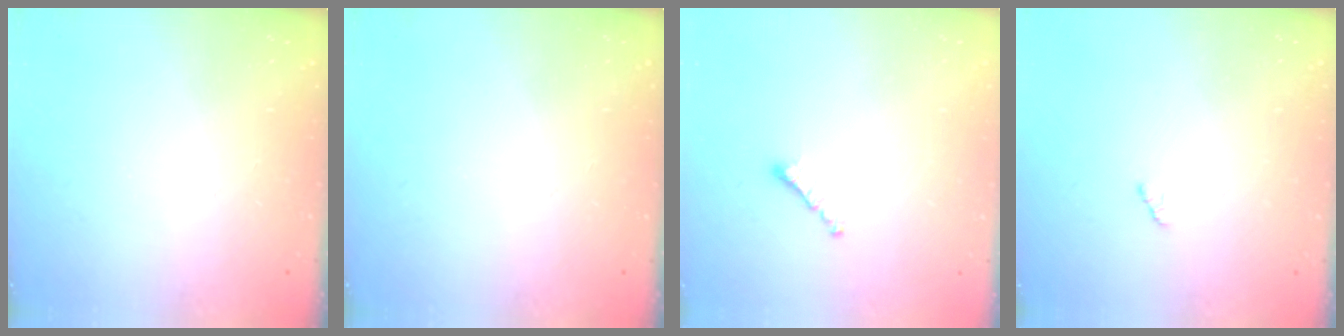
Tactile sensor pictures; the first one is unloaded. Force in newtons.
{"total": 0.0}
{"total": 1.6, "press": 1.5, "slide": 0.5}
{"total": 2.8, "press": 2.8, "slide": 0.4}